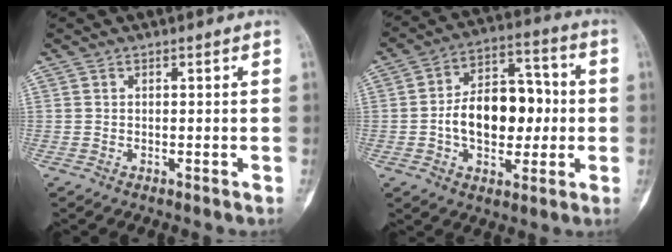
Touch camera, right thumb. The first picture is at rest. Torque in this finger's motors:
{"motor_torque": [0.41, 0.43, 0.64, -0.51, 0.13]}